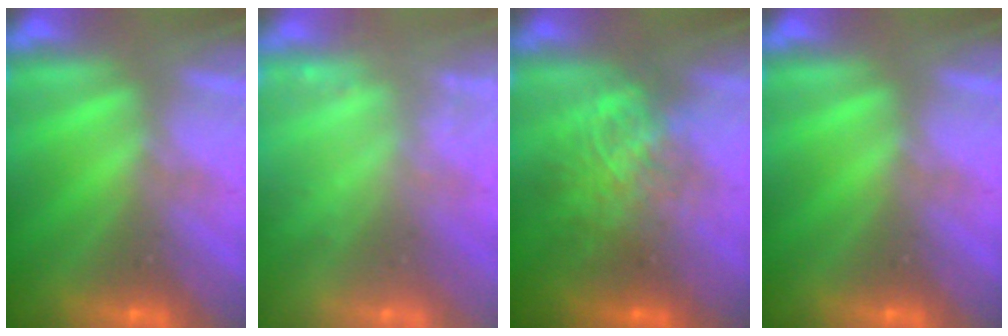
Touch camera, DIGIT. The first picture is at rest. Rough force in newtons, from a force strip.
{"total": 2.3}
{"total": 7.8}
{"total": 0.0}